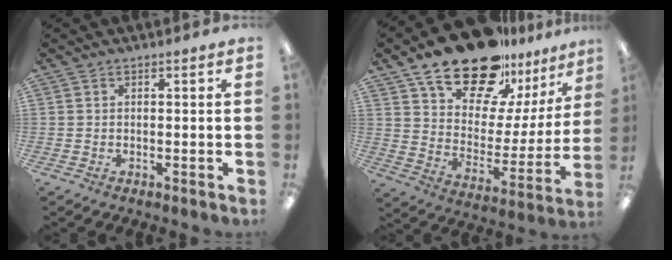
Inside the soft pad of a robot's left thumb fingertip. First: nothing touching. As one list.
[{"total": 22.5, "force": [17.7, 9.7, 9.9], "torque": [-0.176, -0.118, 0.313]}]